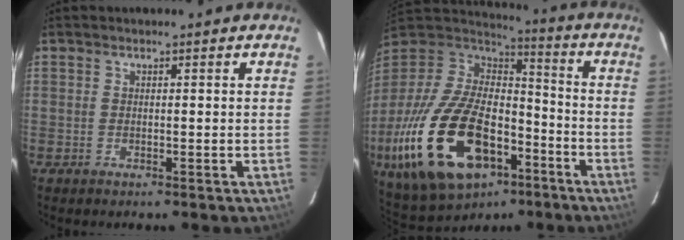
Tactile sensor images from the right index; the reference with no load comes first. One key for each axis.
{"total": 30.7, "fx": -13.6, "fy": 16.4, "fz": 22.1, "tx": -0.466, "ty": -0.034, "tz": -0.216}